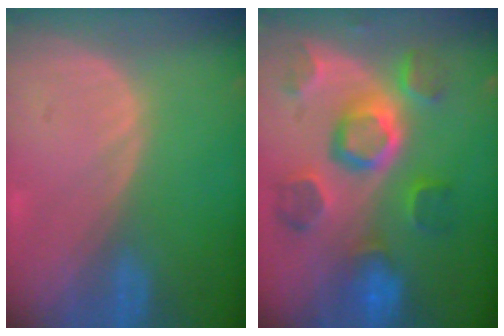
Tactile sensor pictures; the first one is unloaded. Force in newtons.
{"total": 11.1, "press": 9.9, "slide": 4.9}